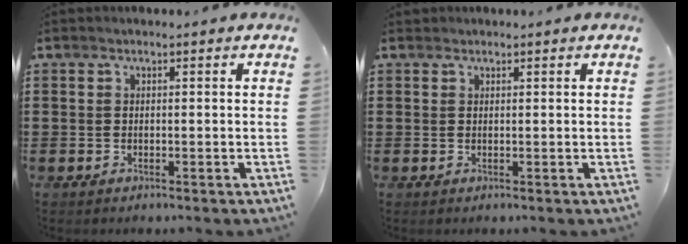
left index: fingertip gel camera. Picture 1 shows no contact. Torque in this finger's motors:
{"motor_torque": [0.19, -0.25, -0.04, 0.00]}